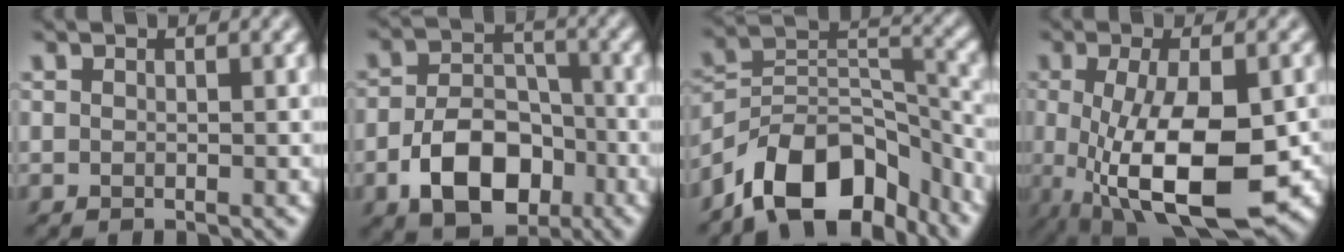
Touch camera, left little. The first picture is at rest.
{"total": 7.5, "force": [-3.2, 4.8, 4.8], "torque": [-0.085, -0.005, -0.052]}
{"total": 10.8, "force": [-7.8, 5.3, 5.3], "torque": [-0.074, 0.014, -0.150]}
{"total": 11.3, "force": [-2.7, 4.2, 10.1], "torque": [-0.189, -0.025, -0.032]}